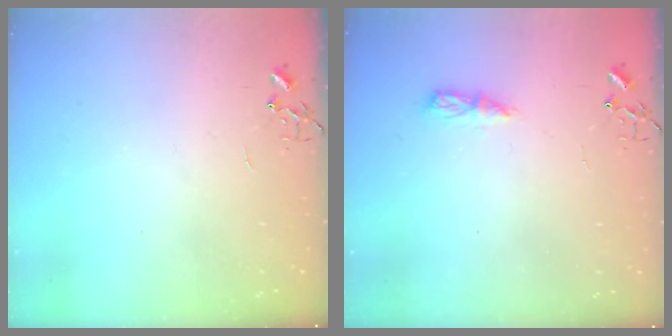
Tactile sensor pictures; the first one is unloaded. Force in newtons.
{"total": 5.6, "press": 5.5, "slide": 0.7}